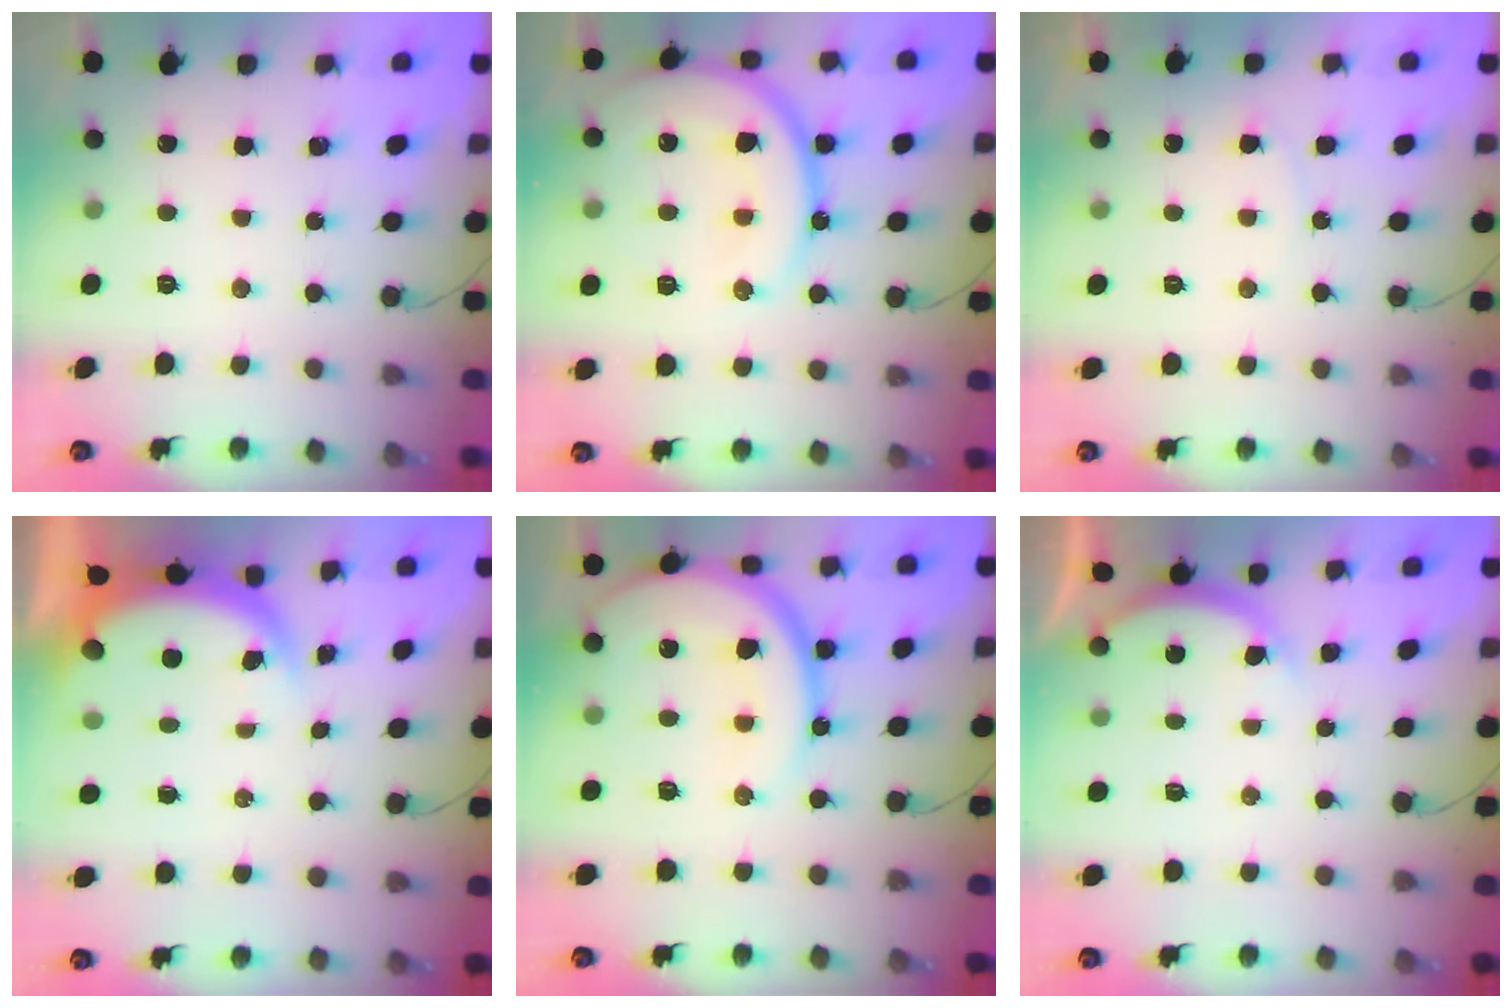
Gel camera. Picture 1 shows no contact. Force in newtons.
{"total": 18.3, "press": 18.3, "slide": 1.5}
{"total": 4.3, "press": 4.3, "slide": 0.5}
{"total": 5.2, "press": 5.1, "slide": 0.5}
{"total": 16.4, "press": 16.3, "slide": 1.4}
{"total": 4.0, "press": 4.0, "slide": 0.6}